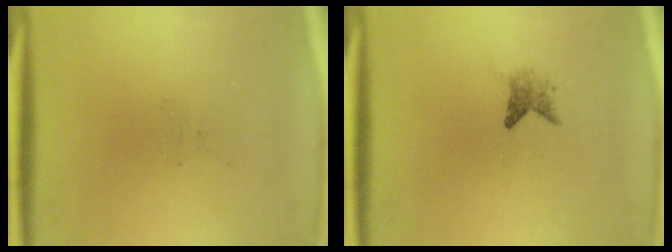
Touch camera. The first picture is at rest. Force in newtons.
{"total": 1.6}